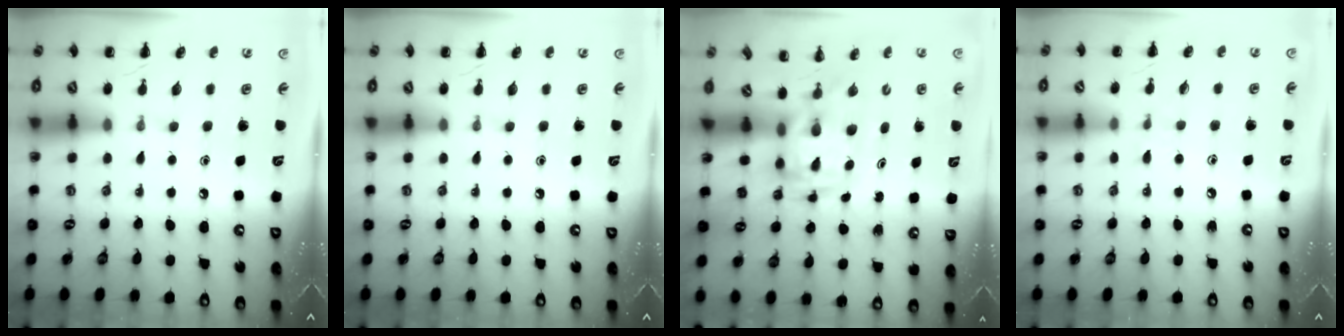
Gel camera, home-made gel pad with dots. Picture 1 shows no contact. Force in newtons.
{"total": 0.0}
{"total": 2.9, "press": 2.9, "slide": 0.6}
{"total": 3.9, "press": 3.6, "slide": 1.4}